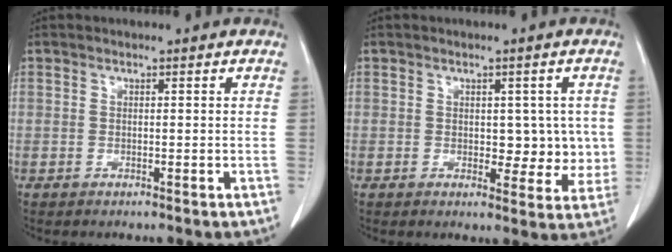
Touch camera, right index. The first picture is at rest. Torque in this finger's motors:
{"motor_torque": [0.16, 0.08, 0.02, 0.01]}